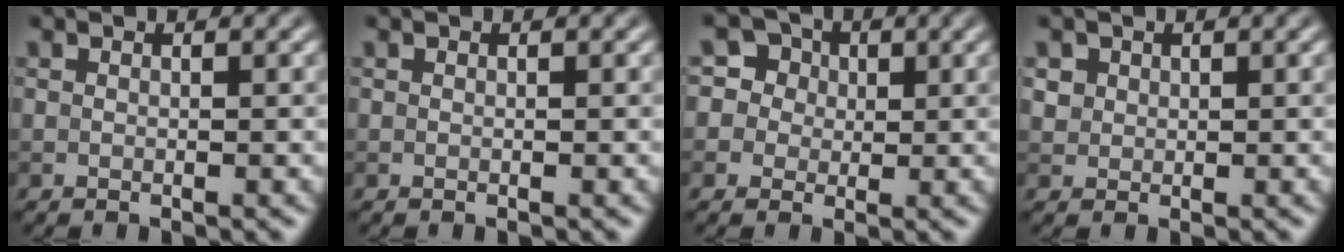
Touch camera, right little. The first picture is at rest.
{"total": 0.0}
{"total": 5.8, "force": [2.0, 5.2, 1.6], "torque": [-0.021, 0.032, 0.012]}
{"total": 1.2, "force": [0.4, 1.1, 0.2], "torque": [-0.001, -0.007, 0.018]}